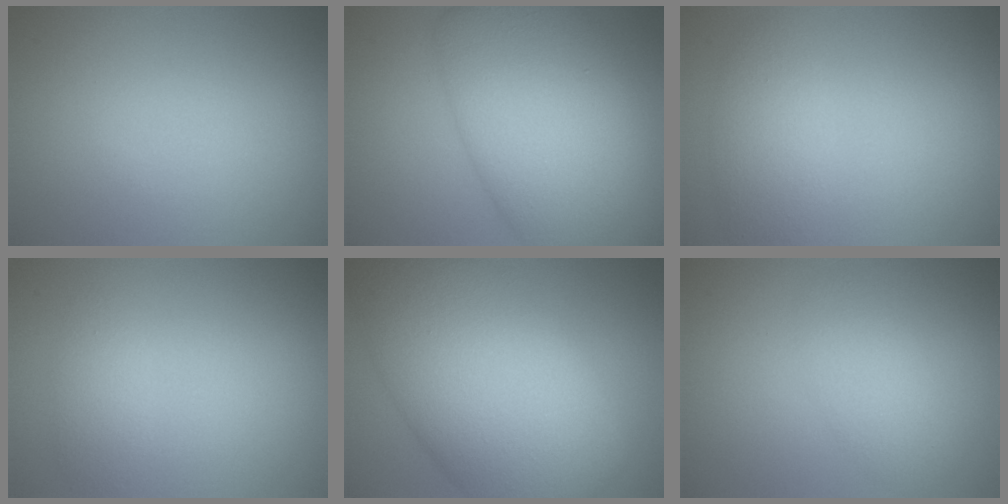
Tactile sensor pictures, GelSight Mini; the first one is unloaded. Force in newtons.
{"total": 12.3, "press": 12.2, "slide": 0.6}
{"total": 2.7, "press": 2.7, "slide": 0.2}
{"total": 1.6, "press": 1.6, "slide": 0.1}
{"total": 14.0, "press": 14.0, "slide": 0.2}
{"total": 2.2, "press": 2.2, "slide": 0.0}